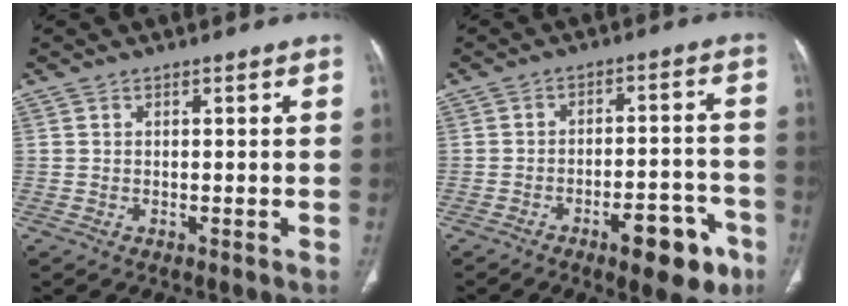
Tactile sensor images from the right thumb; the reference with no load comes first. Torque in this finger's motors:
{"motor_torque": [1.24, 1.93, 0.00, -0.05, 0.17]}